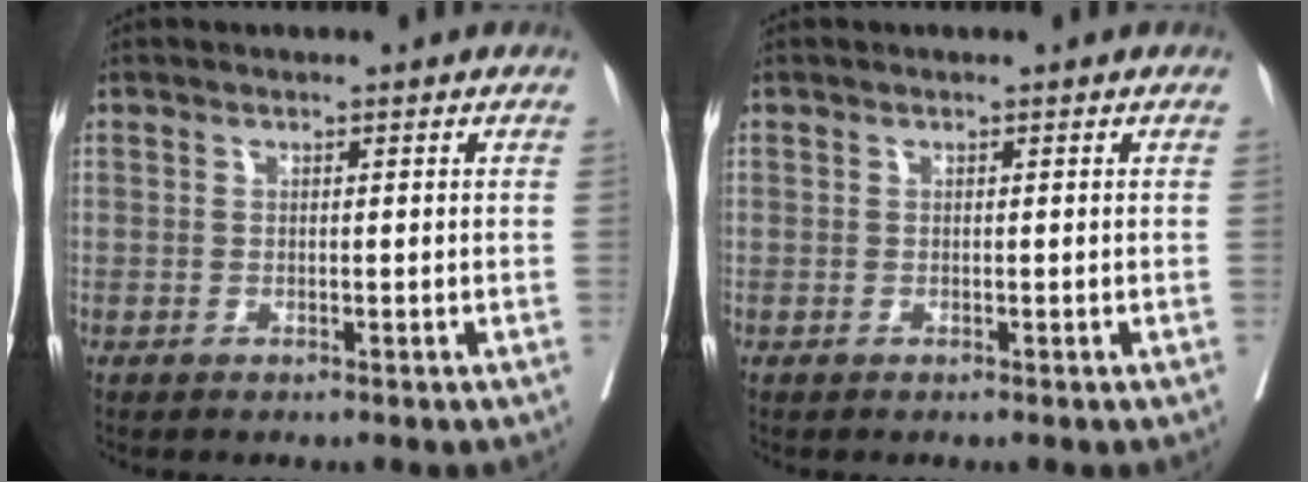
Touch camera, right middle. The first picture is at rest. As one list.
[{"total": 0.0}]